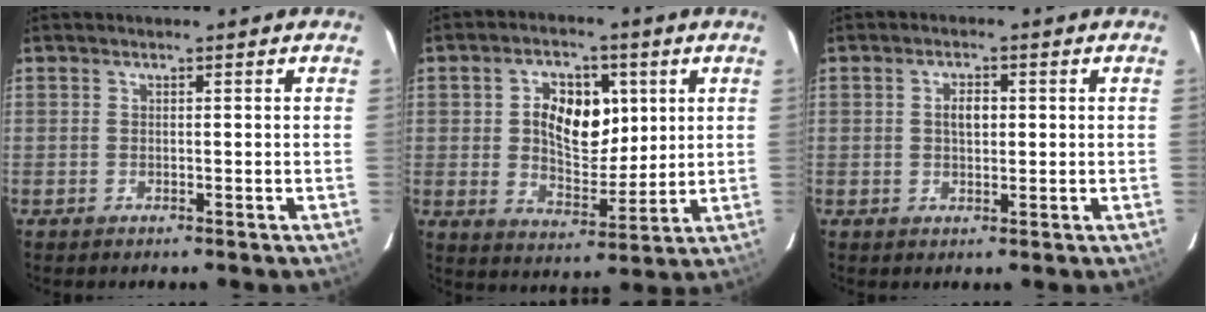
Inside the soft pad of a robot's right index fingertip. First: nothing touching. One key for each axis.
{"total": 11.2, "fx": 2.7, "fy": 7.1, "fz": 8.2, "tx": -0.146, "ty": 0.010, "tz": 0.049}
{"total": 2.9, "fx": 0.5, "fy": 1.6, "fz": 2.3, "tx": -0.040, "ty": 0.007, "tz": 0.009}